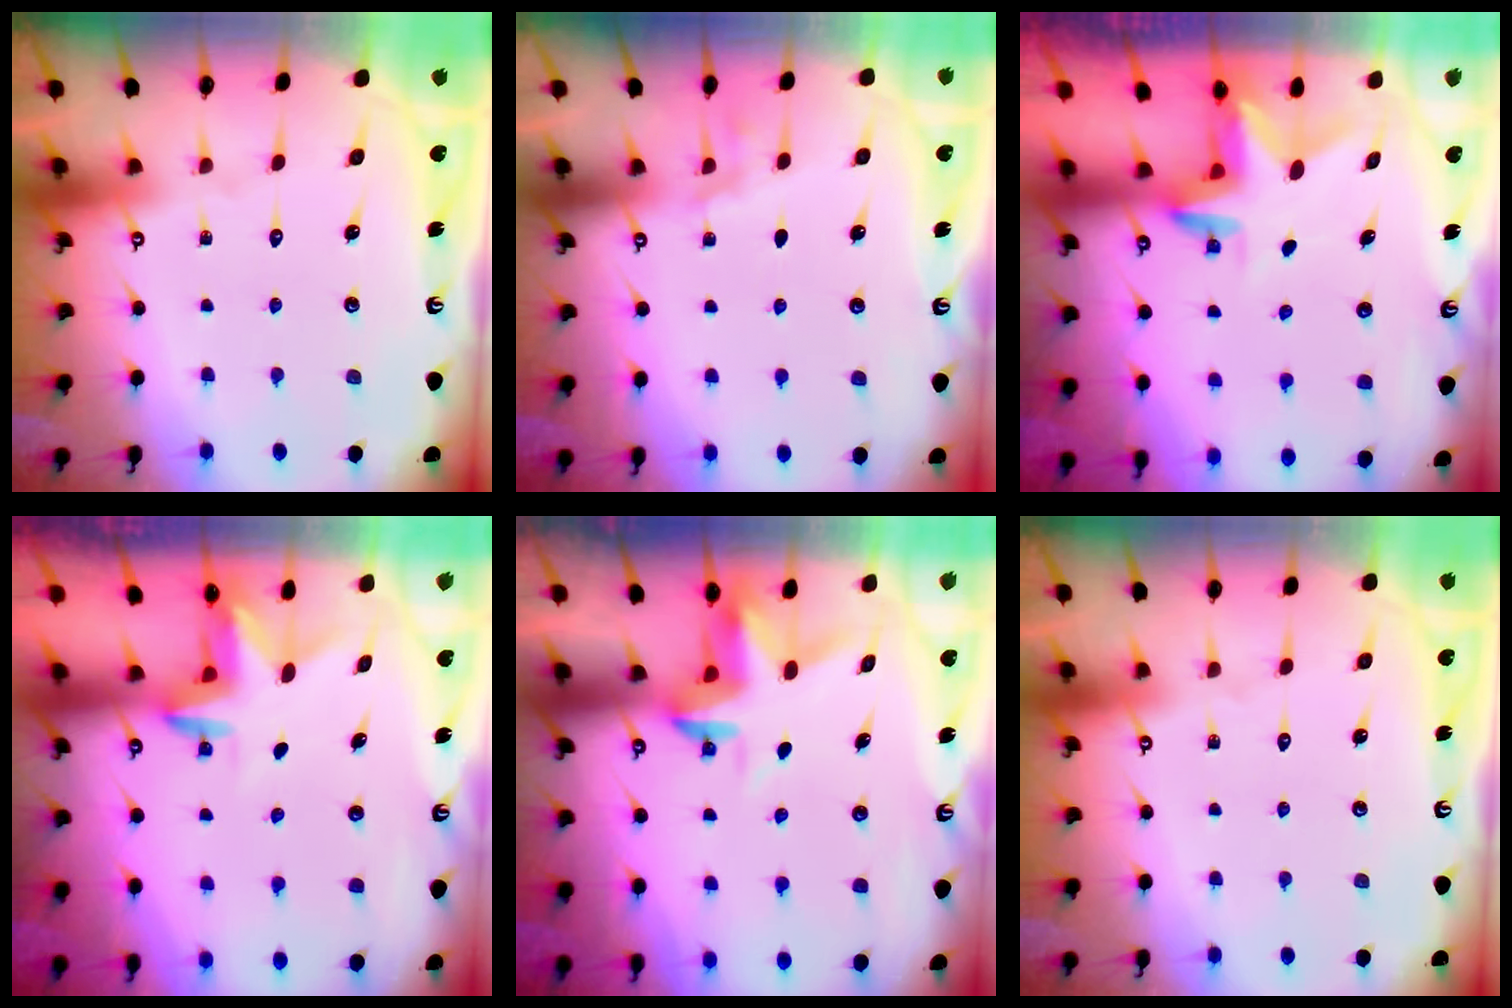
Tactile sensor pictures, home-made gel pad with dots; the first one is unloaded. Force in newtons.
{"total": 2.5, "press": 1.7, "slide": 1.8}
{"total": 3.1, "press": 3.1, "slide": 0.2}
{"total": 3.2, "press": 3.2, "slide": 0.3}
{"total": 3.3, "press": 3.3, "slide": 0.4}
{"total": 0.0}